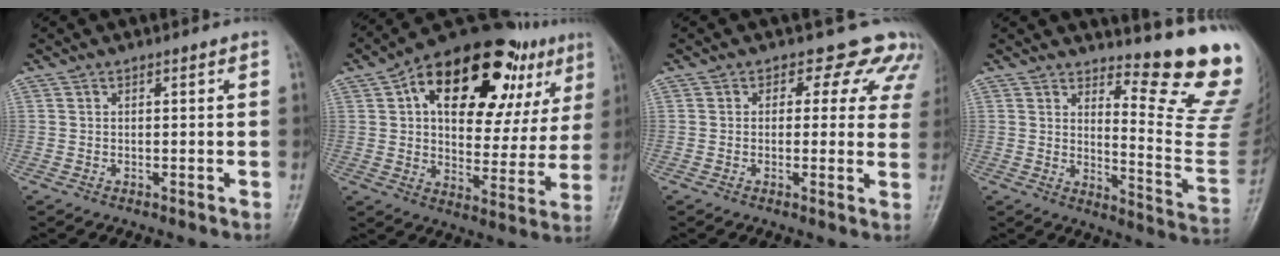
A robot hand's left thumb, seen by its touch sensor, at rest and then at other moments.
{"total": 27.8, "force": [12.3, 14.1, 20.6], "torque": [-0.256, 0.009, 0.182]}
{"total": 8.8, "force": [6.1, 5.5, 3.1], "torque": [0.018, -0.018, 0.044]}
{"total": 15.8, "force": [12.5, 2.4, 9.4], "torque": [-0.093, -0.156, 0.161]}